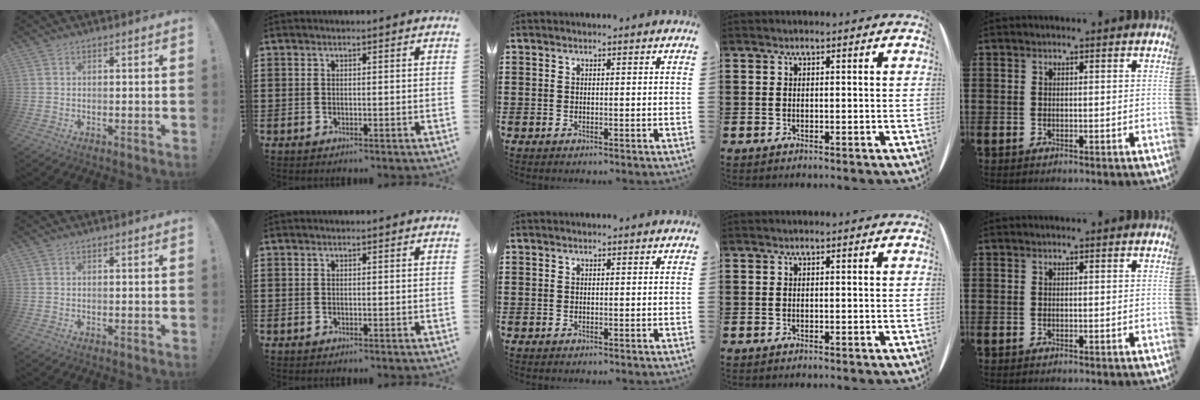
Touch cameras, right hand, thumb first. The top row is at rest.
{}